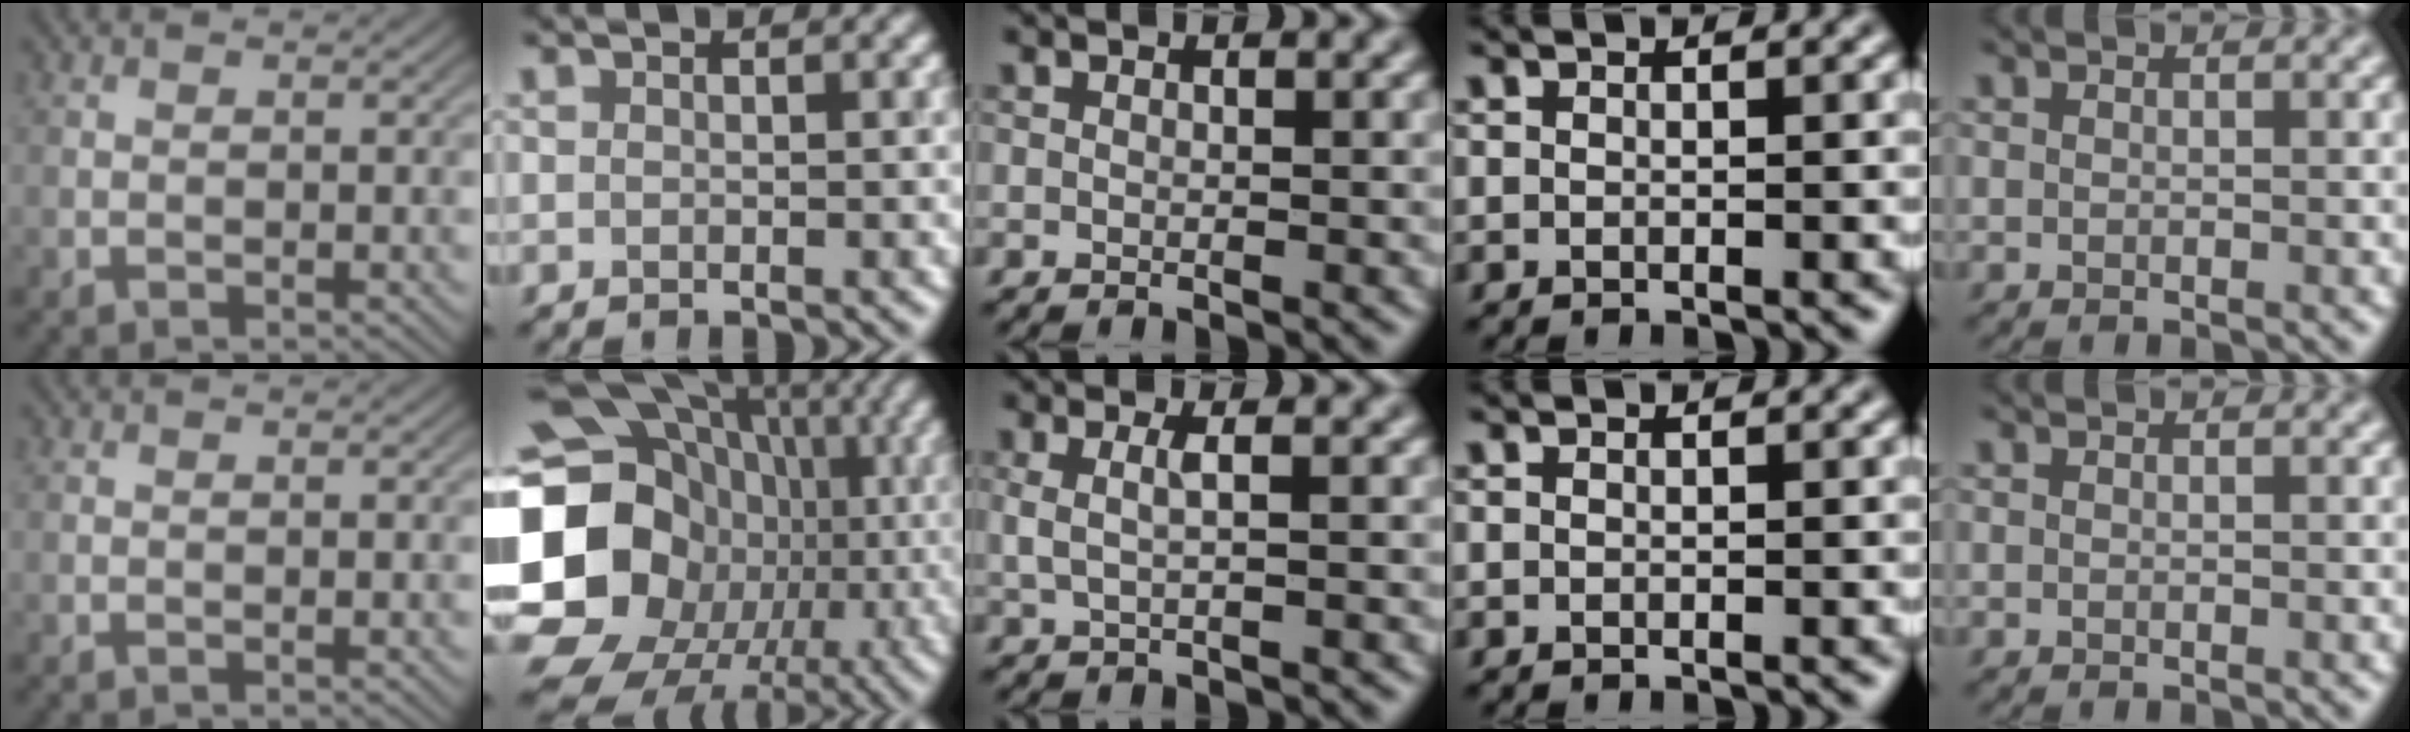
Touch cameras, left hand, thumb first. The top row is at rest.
{"index": {"total": 21.1, "force": [-2.8, 18.4, 10.0], "torque": [-0.194, 0.008, -0.086]}, "middle": {"total": 1.8, "force": [0.3, 0.5, 1.7], "torque": [-0.033, -0.002, 0.004]}}